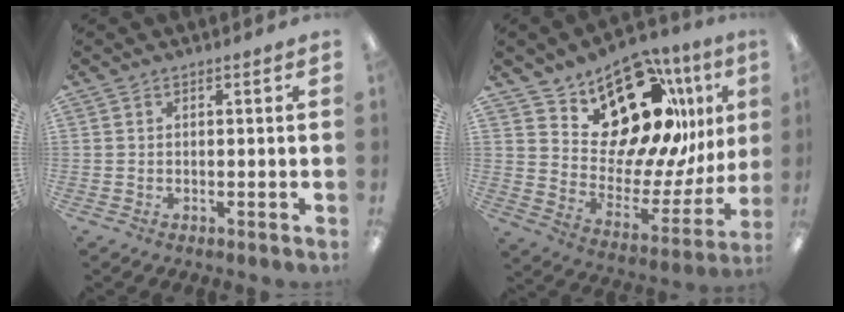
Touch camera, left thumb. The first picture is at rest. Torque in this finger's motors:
{"motor_torque": [0.66, 0.47, 1.02, -1.07, 0.09]}